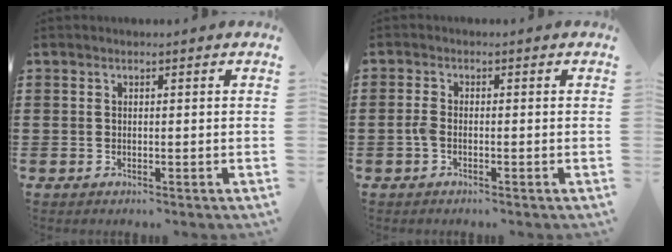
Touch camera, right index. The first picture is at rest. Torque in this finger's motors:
{"motor_torque": [0.38, 0.21, 0.26, 0.06]}